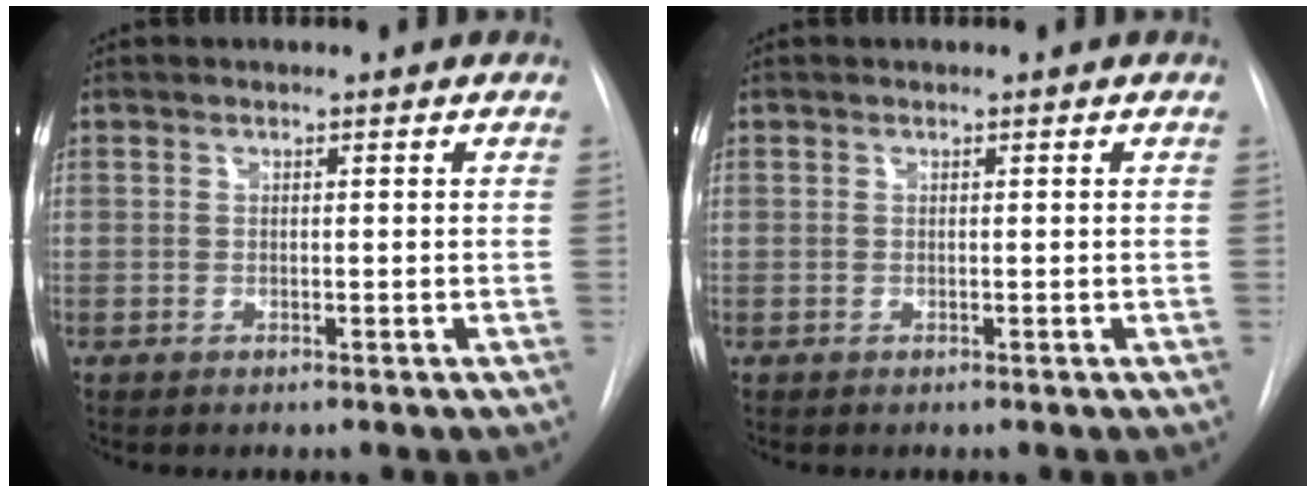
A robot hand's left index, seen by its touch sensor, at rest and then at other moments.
{"total": 0.0}